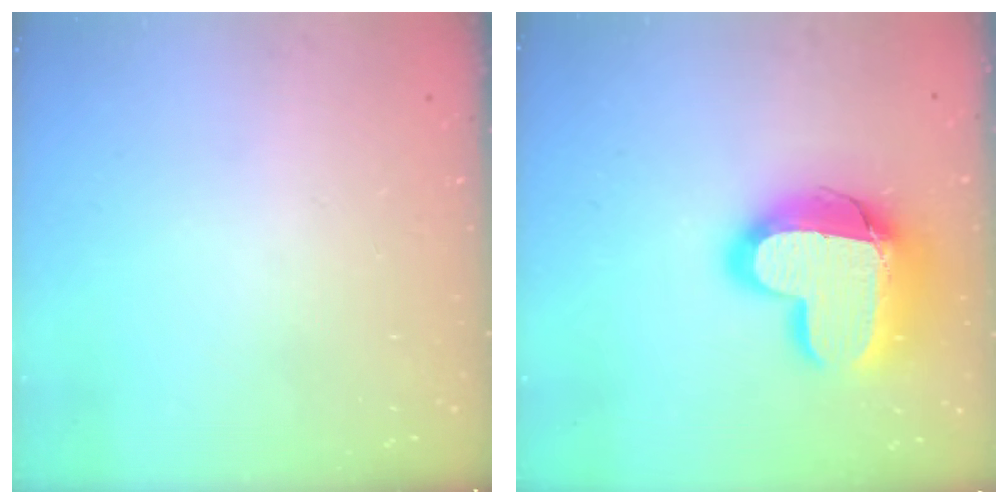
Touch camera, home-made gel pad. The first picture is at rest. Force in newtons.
{"total": 18.9, "press": 18.9, "slide": 1.2}